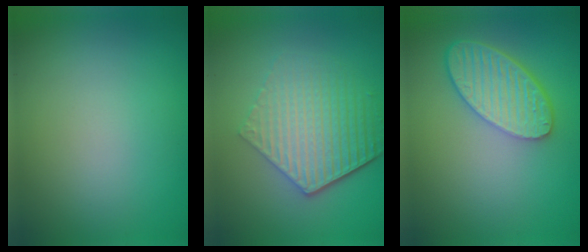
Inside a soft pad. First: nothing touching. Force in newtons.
{"total": 6.2, "press": 4.5, "slide": 4.2}
{"total": 5.6, "press": 4.5, "slide": 3.3}